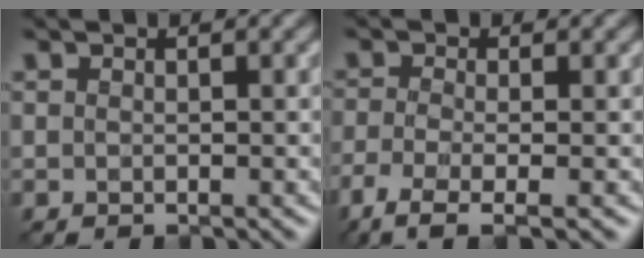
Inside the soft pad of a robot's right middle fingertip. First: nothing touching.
{"total": 4.4, "force": [-2.7, 1.2, 3.3], "torque": [-0.067, -0.015, -0.060]}